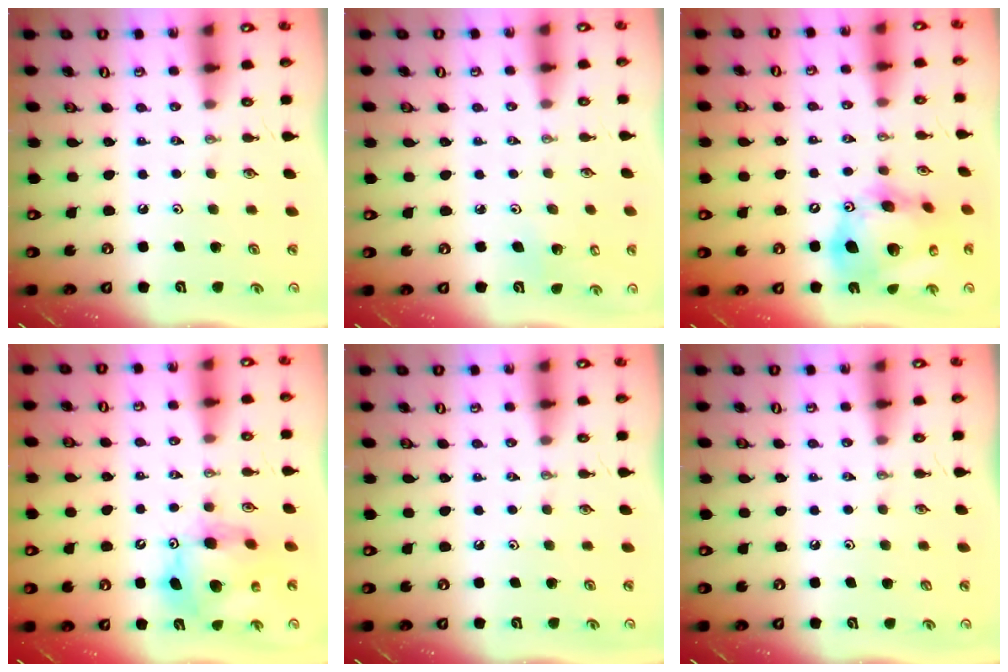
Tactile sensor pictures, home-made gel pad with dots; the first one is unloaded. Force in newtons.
{"total": 3.4, "press": 3.2, "slide": 1.1}
{"total": 22.1, "press": 21.8, "slide": 3.5}
{"total": 13.3, "press": 13.3, "slide": 1.2}
{"total": 0.0}
{"total": 1.1, "press": 0.1, "slide": 1.1}